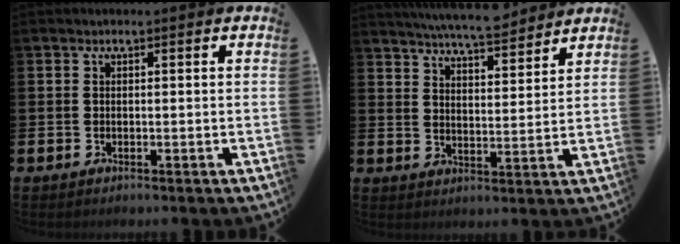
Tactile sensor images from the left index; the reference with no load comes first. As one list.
[{"total": 6.7, "force": [6.6, 0.3, 1.4], "torque": [-0.036, -0.038, 0.116]}]